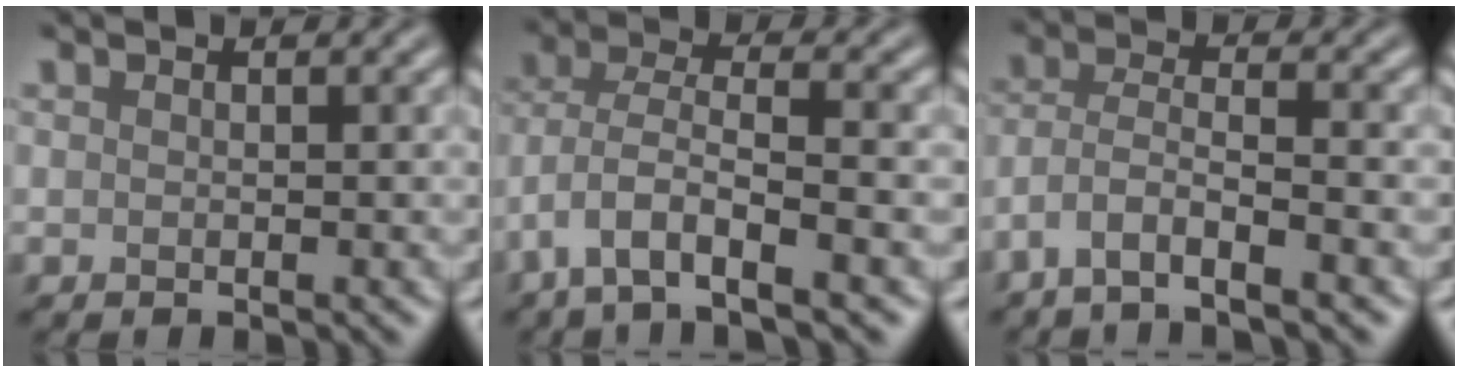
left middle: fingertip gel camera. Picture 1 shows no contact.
{"total": 6.7, "force": [-3.6, 2.2, 5.2], "torque": [-0.101, 0.000, -0.079]}
{"total": 3.9, "force": [-2.5, 0.8, 2.9], "torque": [-0.056, 0.002, -0.058]}